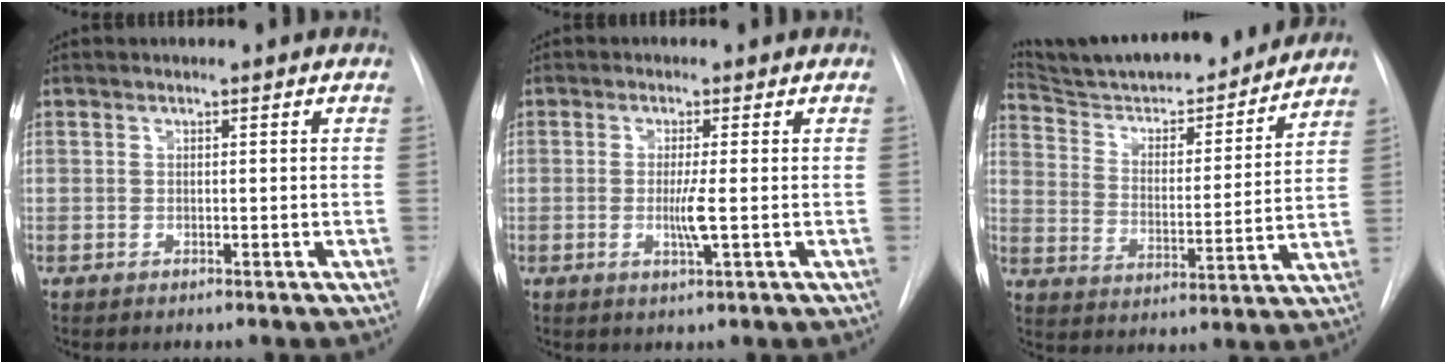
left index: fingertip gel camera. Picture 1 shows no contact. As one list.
[{"total": 3.1, "force": [-0.6, -0.2, 3.1], "torque": [-0.062, -0.009, -0.013]}, {"total": 21.0, "force": [19.5, 3.0, 7.1], "torque": [-0.106, -0.015, 0.287]}]